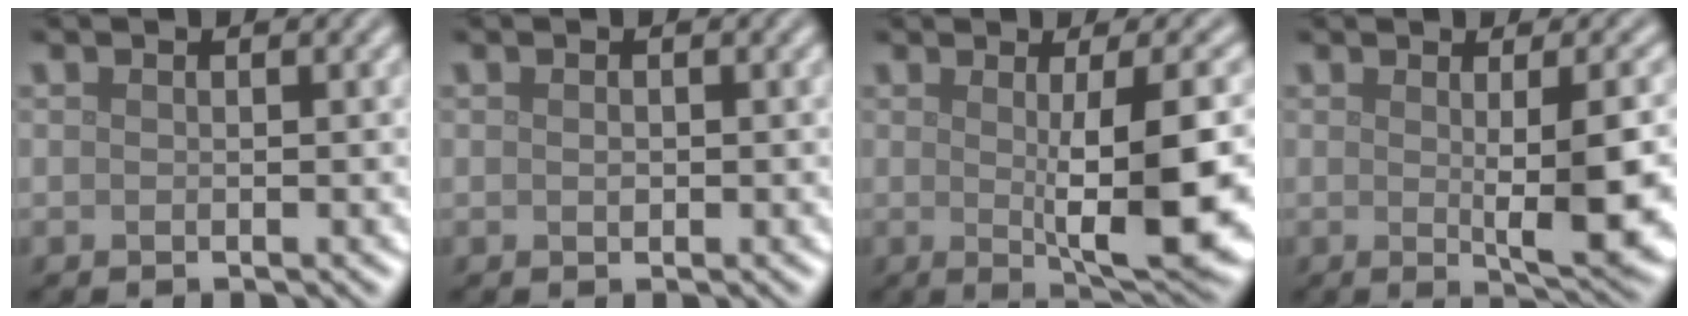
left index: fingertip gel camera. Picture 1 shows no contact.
{"total": 0.5, "force": [0.0, 0.4, 0.4], "torque": [-0.008, -0.001, 0.001]}
{"total": 9.5, "force": [-0.5, 2.0, 9.2], "torque": [-0.124, -0.006, -0.002]}
{"total": 6.7, "force": [-0.4, 1.3, 6.6], "torque": [-0.090, -0.003, -0.001]}